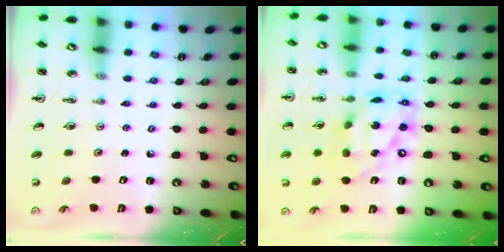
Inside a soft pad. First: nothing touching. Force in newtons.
{"total": 16.4, "press": 16.3, "slide": 1.3}